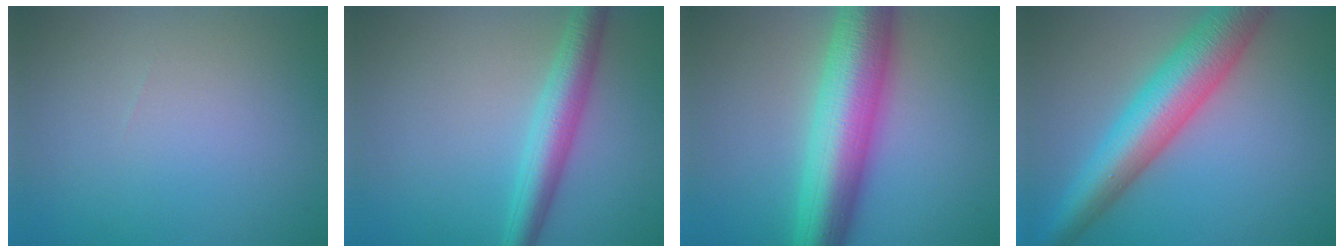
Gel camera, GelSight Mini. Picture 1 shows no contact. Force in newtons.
{"total": 4.3, "press": 4.3, "slide": 0.1}
{"total": 10.0, "press": 10.0, "slide": 0.1}
{"total": 8.5, "press": 8.5, "slide": 0.2}